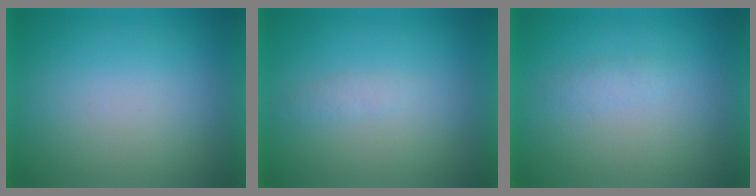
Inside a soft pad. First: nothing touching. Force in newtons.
{"total": 1.3}
{"total": 1.5}